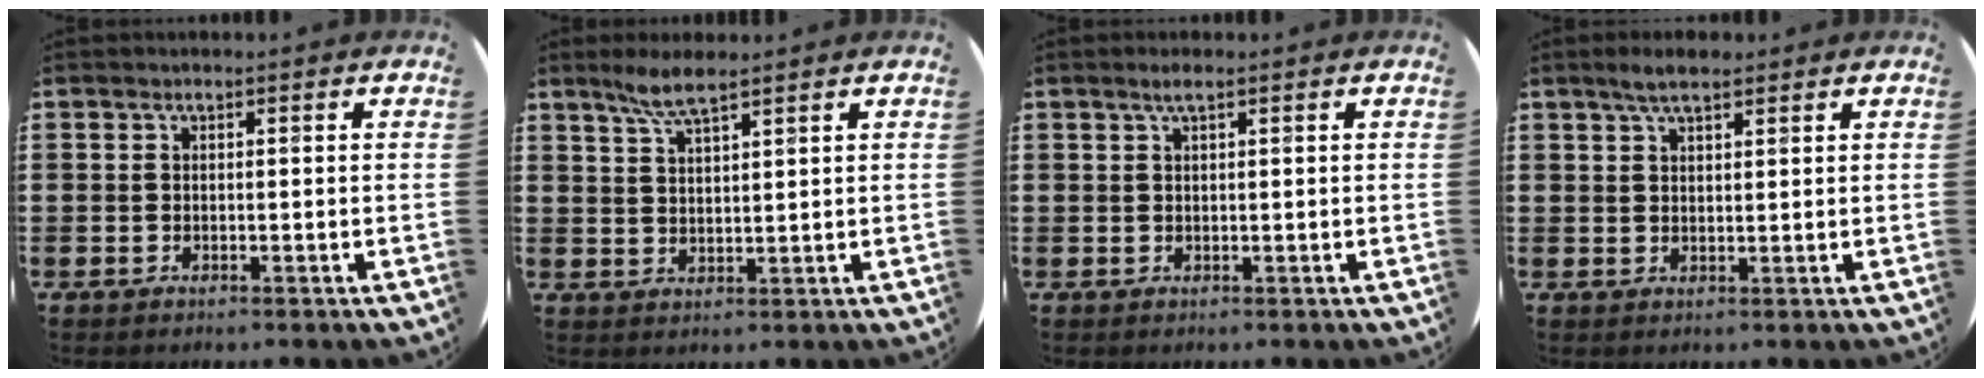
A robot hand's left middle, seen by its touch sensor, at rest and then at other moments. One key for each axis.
{"total": 4.2, "fx": 3.4, "fy": 0.3, "fz": 2.4, "tx": -0.056, "ty": 0.004, "tz": 0.060}
{"total": 1.3, "fx": 0.7, "fy": 0.1, "fz": 1.1, "tx": -0.020, "ty": 0.005, "tz": 0.012}
{"total": 3.1, "fx": 2.3, "fy": 0.8, "fz": 1.8, "tx": -0.039, "ty": 0.008, "tz": 0.041}